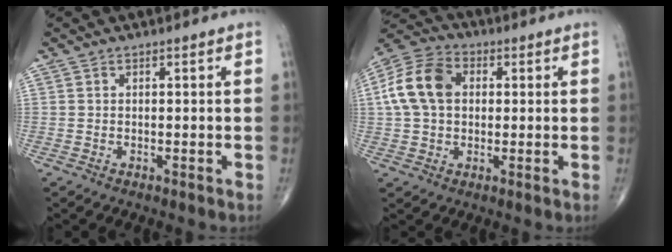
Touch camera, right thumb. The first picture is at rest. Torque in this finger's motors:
{"motor_torque": [0.64, 1.10, 0.44, -0.25, 0.35]}